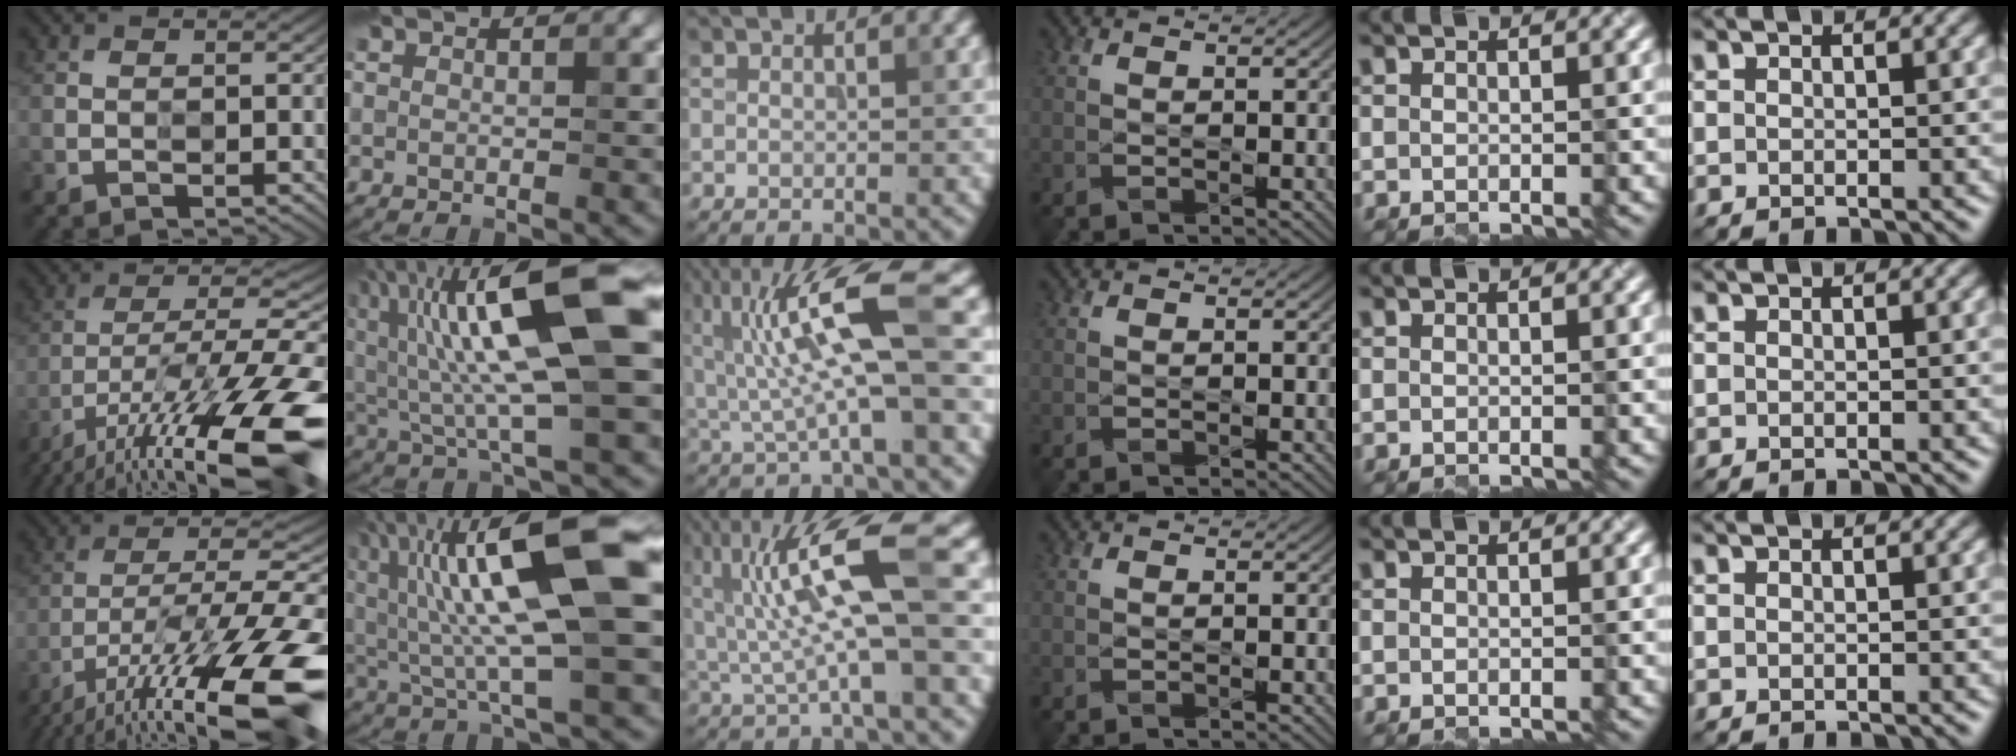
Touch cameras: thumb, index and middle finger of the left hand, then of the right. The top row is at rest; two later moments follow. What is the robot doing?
{"motion": "wipe", "object": "glass cup"}